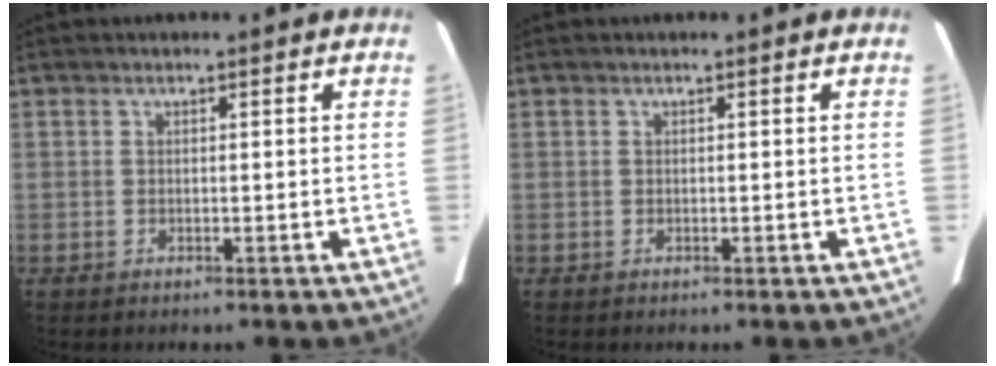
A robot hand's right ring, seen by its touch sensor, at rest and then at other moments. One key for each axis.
{"total": 0.0}